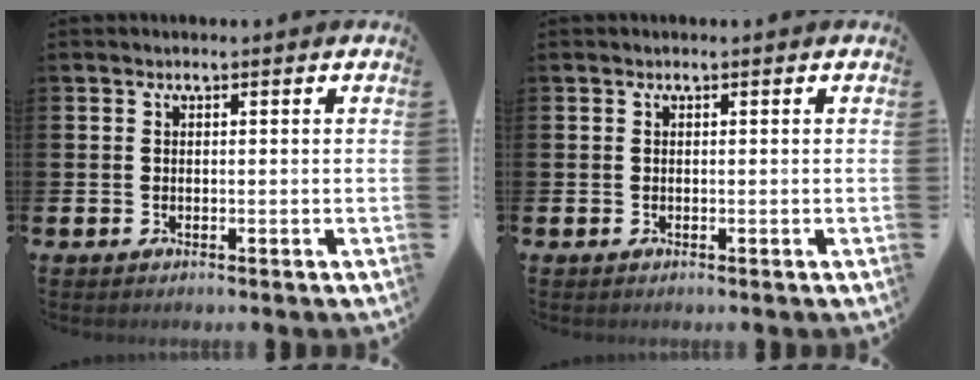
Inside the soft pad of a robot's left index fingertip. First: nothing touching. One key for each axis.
{"total": 0.0}